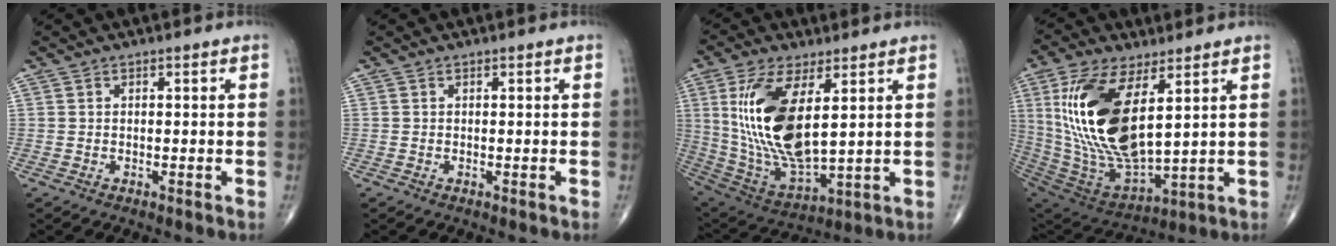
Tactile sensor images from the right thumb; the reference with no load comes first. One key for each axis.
{"total": 0.0}
{"total": 19.3, "fx": 4.5, "fy": 8.2, "fz": 16.9, "tx": -0.343, "ty": -0.027, "tz": 0.099}
{"total": 22.9, "fx": 6.3, "fy": 10.1, "fz": 19.5, "tx": -0.395, "ty": -0.035, "tz": 0.130}